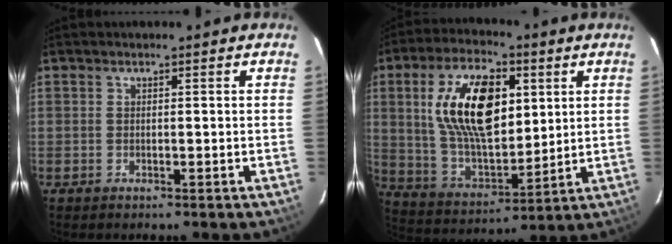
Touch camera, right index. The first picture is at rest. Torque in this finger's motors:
{"motor_torque": [0.91, 0.28, 1.05, 0.21]}